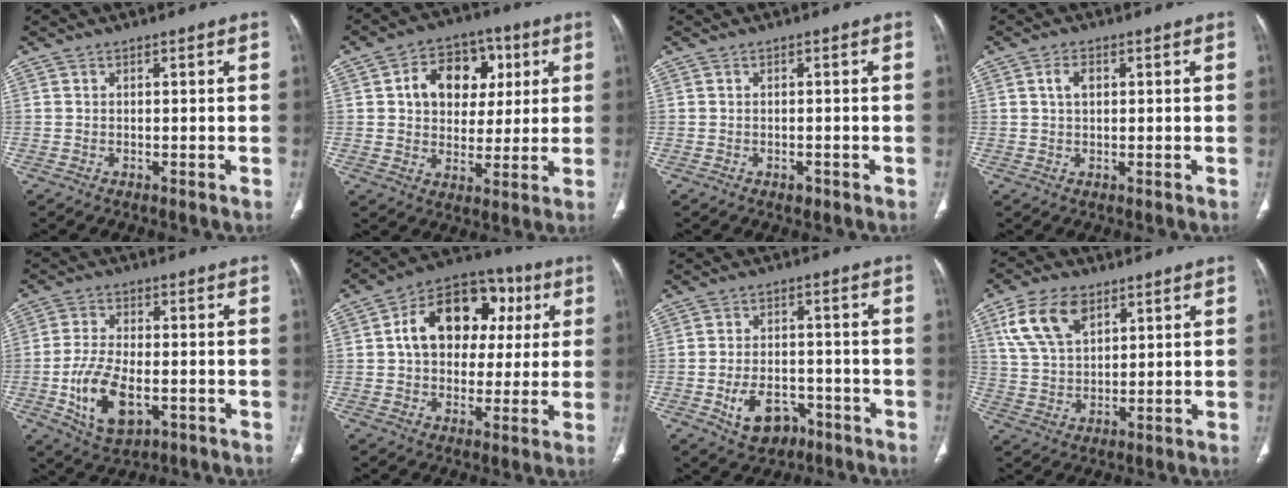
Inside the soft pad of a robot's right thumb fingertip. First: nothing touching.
{"total": 13.4, "force": [3.5, 10.2, 8.0], "torque": [-0.078, 0.007, 0.054]}
{"total": 1.2, "force": [-0.7, 0.7, 0.7], "torque": [-0.008, 0.001, -0.008]}
{"total": 2.8, "force": [0.8, 1.7, 2.1], "torque": [-0.036, 0.007, 0.015]}
{"total": 11.5, "force": [-3.1, 6.2, 9.2], "torque": [-0.172, 0.003, -0.047]}
{"total": 18.0, "force": [3.8, 13.1, 11.8], "torque": [-0.138, 0.023, 0.052]}
{"total": 8.6, "force": [-3.8, 5.9, 4.9], "torque": [-0.066, 0.030, -0.050]}
{"total": 11.5, "force": [5.6, 6.8, 7.3], "torque": [-0.125, -0.011, 0.113]}